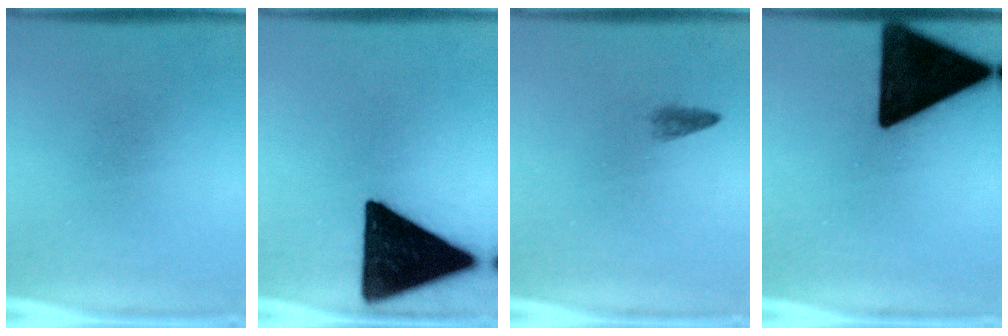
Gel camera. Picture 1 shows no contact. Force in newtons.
{"total": 19.4}
{"total": 1.1}
{"total": 19.6}